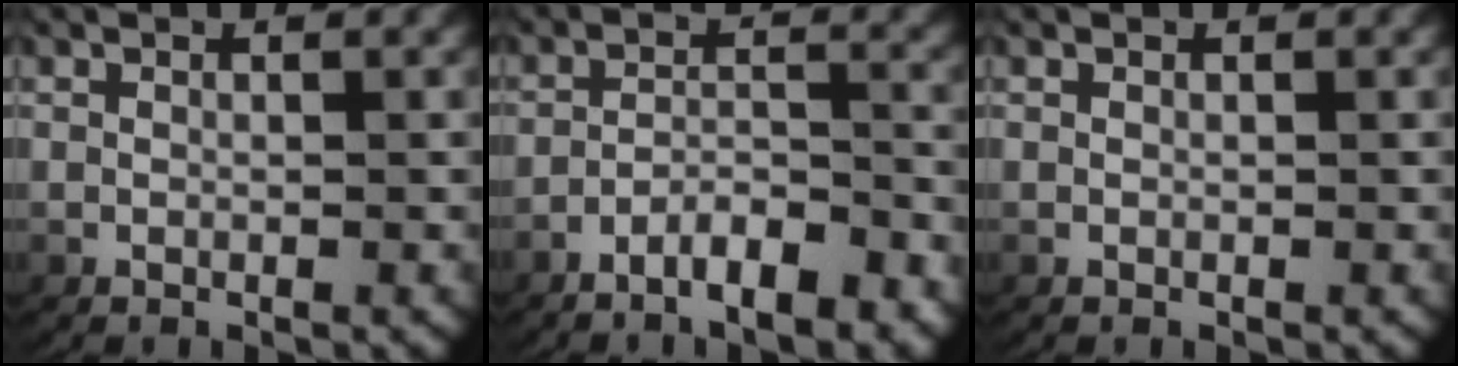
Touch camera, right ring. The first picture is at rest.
{"total": 4.4, "force": [-3.8, 1.2, 1.9], "torque": [-0.026, -0.005, -0.066]}
{"total": 0.0}